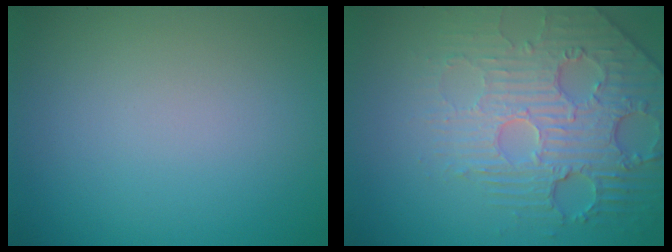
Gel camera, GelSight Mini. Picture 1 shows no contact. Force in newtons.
{"total": 4.7, "press": 4.4, "slide": 1.7}